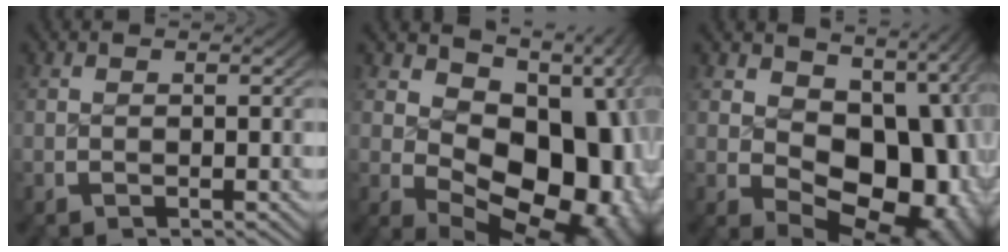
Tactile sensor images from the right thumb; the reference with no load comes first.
{"total": 17.9, "force": [-1.0, 11.6, 13.5], "torque": [-0.204, -0.035, 0.003]}
{"total": 14.5, "force": [-0.3, 9.6, 10.9], "torque": [-0.177, -0.049, 0.020]}